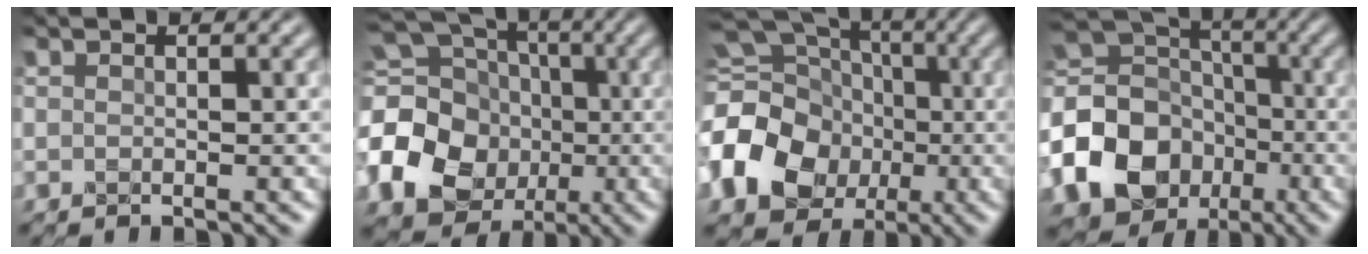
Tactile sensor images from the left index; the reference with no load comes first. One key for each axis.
{"total": 17.4, "fx": -2.3, "fy": 15.3, "fz": 7.9, "tx": -0.210, "ty": 0.003, "tz": -0.072}
{"total": 16.5, "fx": -3.7, "fy": 14.1, "fz": 7.7, "tx": -0.183, "ty": -0.002, "tz": -0.093}
{"total": 19.2, "fx": -6.7, "fy": 16.2, "fz": 7.8, "tx": -0.197, "ty": -0.023, "tz": -0.142}